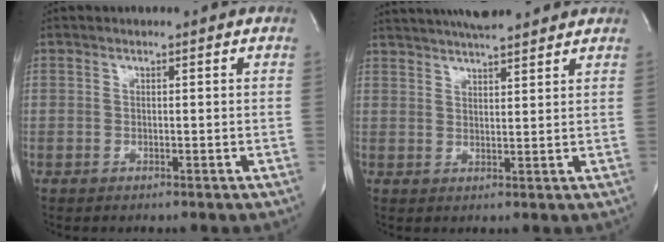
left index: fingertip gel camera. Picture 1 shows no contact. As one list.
[{"total": 12.1, "force": [10.7, 1.5, 5.3], "torque": [-0.093, 0.026, 0.159]}]